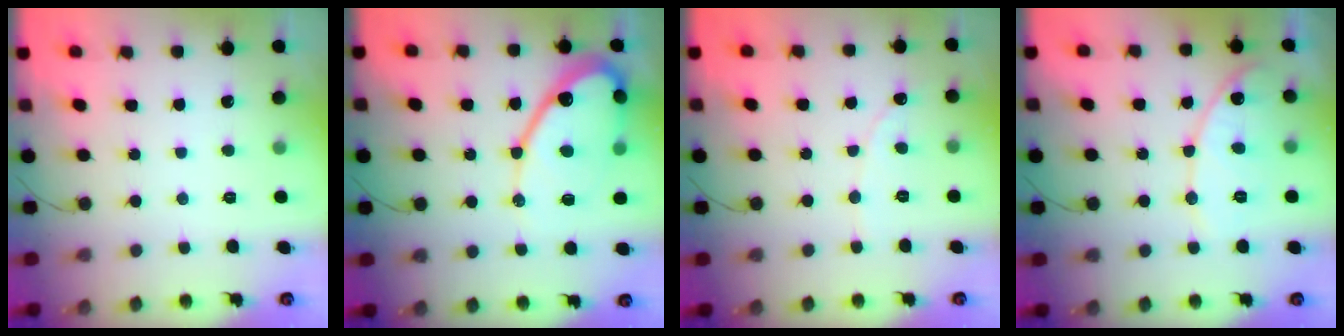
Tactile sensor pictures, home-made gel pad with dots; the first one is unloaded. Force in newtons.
{"total": 15.5, "press": 15.4, "slide": 1.5}
{"total": 1.8, "press": 1.8, "slide": 0.1}
{"total": 11.2, "press": 11.2, "slide": 0.9}